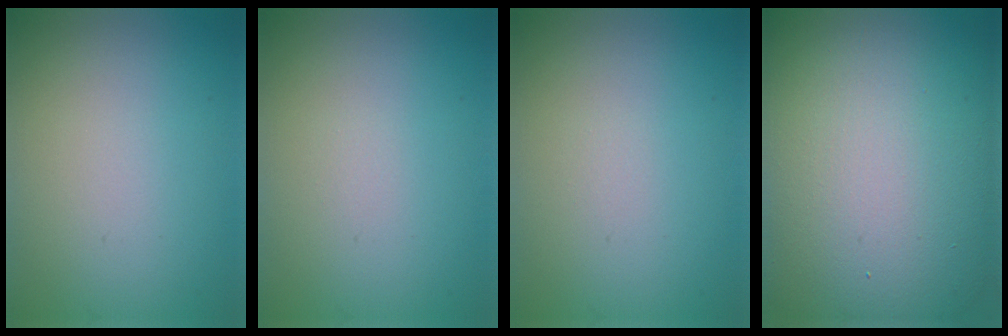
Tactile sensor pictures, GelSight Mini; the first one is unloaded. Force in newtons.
{"total": 0.0}
{"total": 0.0}
{"total": 21.4, "press": 21.3, "slide": 1.1}